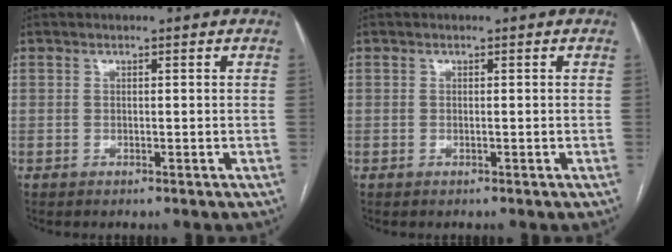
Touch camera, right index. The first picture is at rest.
{"total": 0.0}